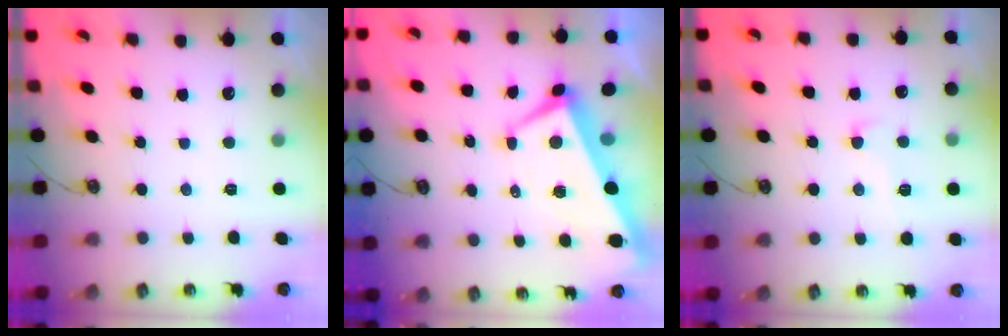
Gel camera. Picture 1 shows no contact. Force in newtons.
{"total": 2.2, "press": 1.9, "slide": 1.1}
{"total": 1.6, "press": 1.4, "slide": 0.7}